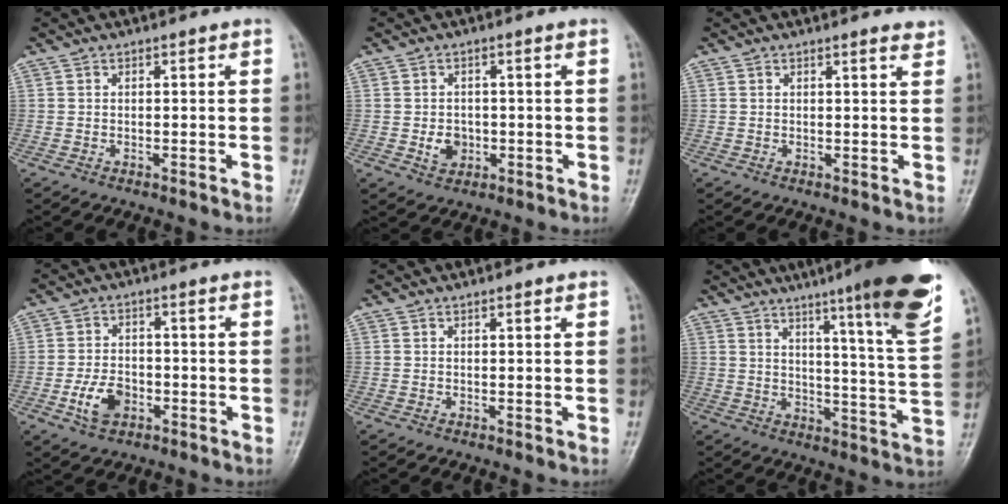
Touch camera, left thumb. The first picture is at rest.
{"total": 3.7, "force": [-0.7, 3.0, 2.0], "torque": [-0.018, 0.003, -0.005]}
{"total": 1.5, "force": [1.3, 0.1, 0.8], "torque": [-0.005, -0.007, 0.016]}
{"total": 6.1, "force": [-2.3, 4.0, 4.0], "torque": [-0.067, 0.012, -0.041]}
{"total": 0.5, "force": [0.4, 0.1, 0.4], "torque": [-0.005, -0.001, 0.004]}
{"total": 19.2, "force": [11.9, 1.0, 15.0], "torque": [-0.189, -0.058, 0.157]}